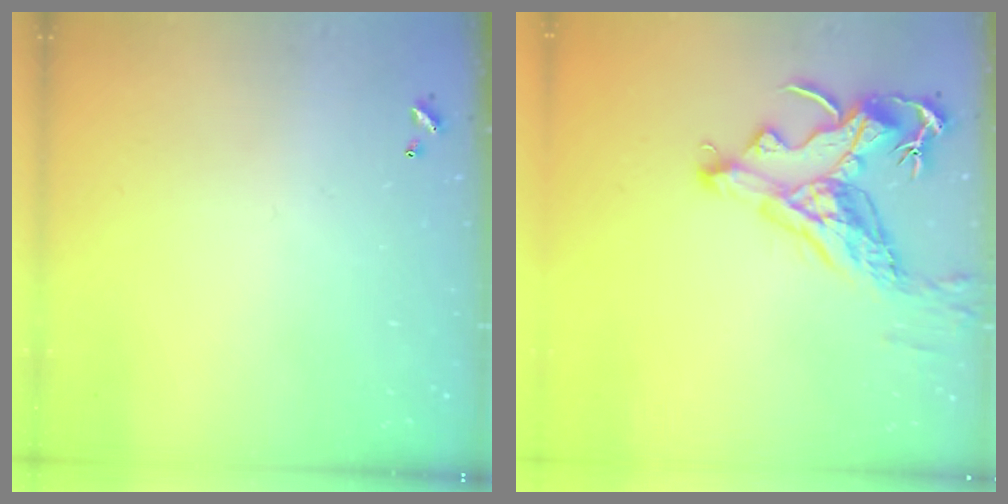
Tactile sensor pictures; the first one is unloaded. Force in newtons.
{"total": 8.1, "press": 8.0, "slide": 1.4}